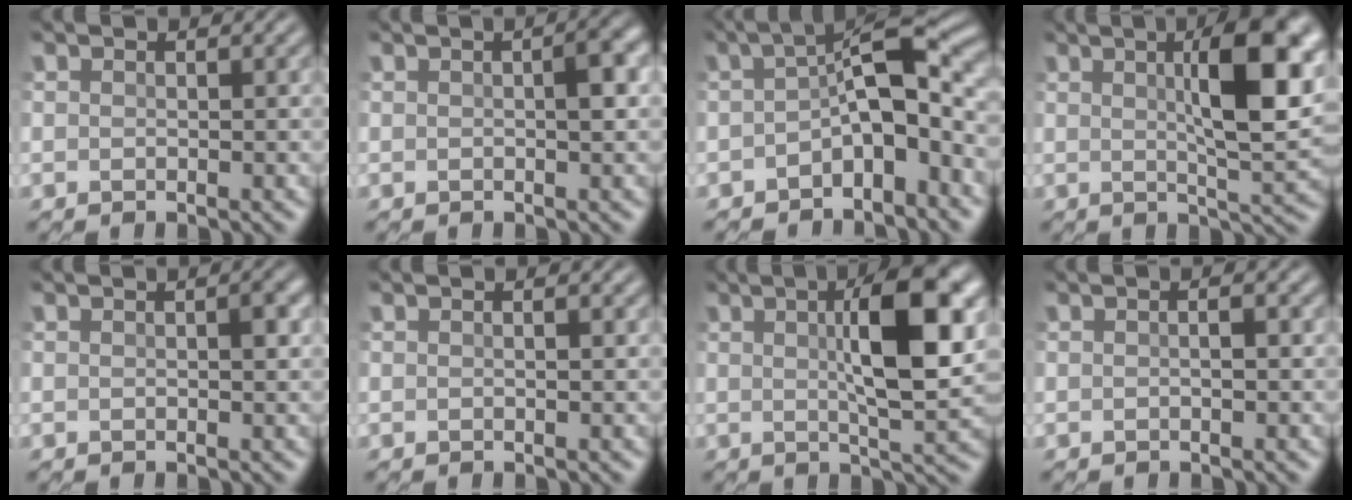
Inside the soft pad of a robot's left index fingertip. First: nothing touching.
{"total": 2.5, "force": [0.1, 0.9, 2.4], "torque": [-0.037, 0.006, 0.002]}
{"total": 8.1, "force": [-2.0, 3.6, 6.9], "torque": [-0.099, 0.018, -0.046]}
{"total": 8.5, "force": [2.5, 1.9, 7.9], "torque": [-0.125, 0.008, 0.041]}
{"total": 1.2, "force": [0.1, 0.3, 1.1], "torque": [-0.019, 0.004, 0.001]}
{"total": 0.0}
{"total": 8.1, "force": [2.0, 1.7, 7.7], "torque": [-0.123, 0.013, 0.029]}
{"total": 0.8, "force": [-0.2, -0.1, 0.8], "torque": [-0.019, 0.003, -0.001]}